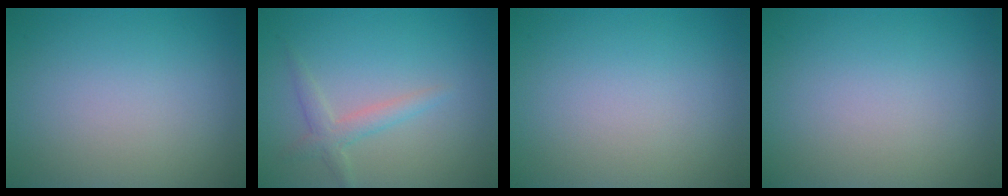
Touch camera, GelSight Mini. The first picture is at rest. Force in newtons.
{"total": 1.9, "press": 1.9, "slide": 0.1}
{"total": 0.0}
{"total": 0.0}